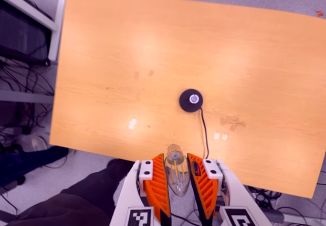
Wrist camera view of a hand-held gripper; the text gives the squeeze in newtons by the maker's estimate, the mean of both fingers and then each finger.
{"total": 9.4, "left": 8.8, "right": 9.9}